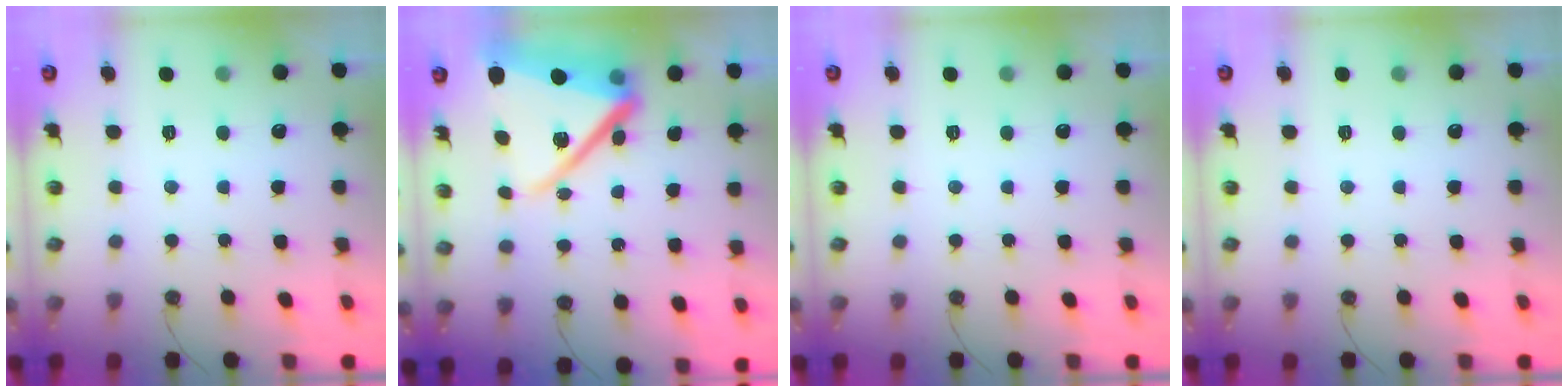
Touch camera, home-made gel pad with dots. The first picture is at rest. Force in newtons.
{"total": 18.5, "press": 18.4, "slide": 1.7}
{"total": 0.0}
{"total": 0.0}